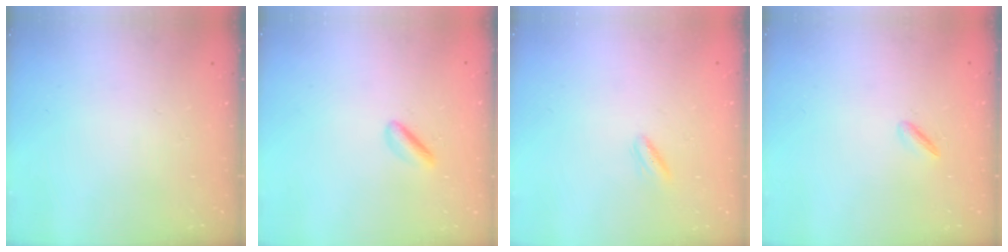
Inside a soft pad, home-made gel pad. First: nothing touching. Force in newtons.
{"total": 2.1, "press": 2.0, "slide": 0.7}
{"total": 3.0, "press": 2.8, "slide": 1.0}
{"total": 2.2, "press": 2.1, "slide": 0.6}